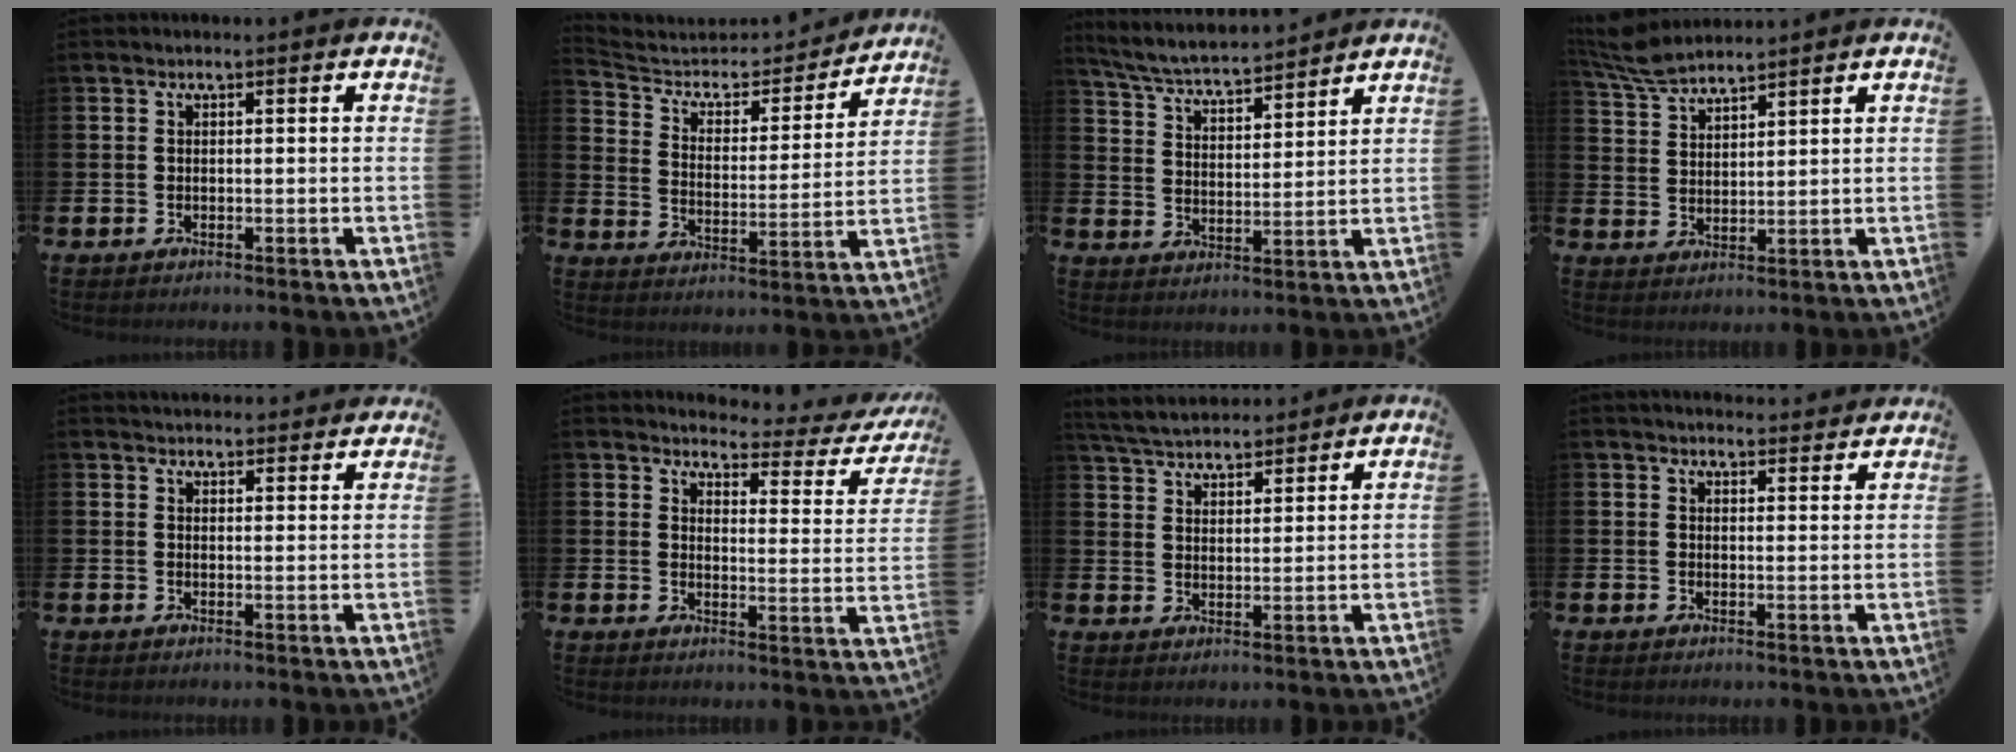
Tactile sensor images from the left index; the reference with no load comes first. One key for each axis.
{"total": 5.6, "fx": 4.9, "fy": 2.4, "fz": 1.2, "tx": -0.056, "ty": -0.039, "tz": 0.076}
{"total": 5.4, "fx": 5.3, "fy": 0.3, "fz": 1.0, "tx": -0.046, "ty": -0.039, "tz": 0.090}
{"total": 5.8, "fx": 5.6, "fy": 0.7, "fz": 1.4, "tx": -0.050, "ty": -0.020, "tz": 0.104}
{"total": 3.1, "fx": 3.0, "fy": 0.7, "fz": 0.0, "tx": 0.006, "ty": -0.019, "tz": 0.053}
{"total": 3.0, "fx": 2.6, "fy": 1.1, "fz": 0.8, "tx": -0.020, "ty": -0.031, "tz": 0.033}
{"total": 5.0, "fx": 4.9, "fy": 1.0, "fz": 0.6, "tx": -0.036, "ty": -0.021, "tz": 0.090}
{"total": 3.0, "fx": 2.9, "fy": 0.5, "fz": 0.1, "tx": 0.000, "ty": -0.018, "tz": 0.052}